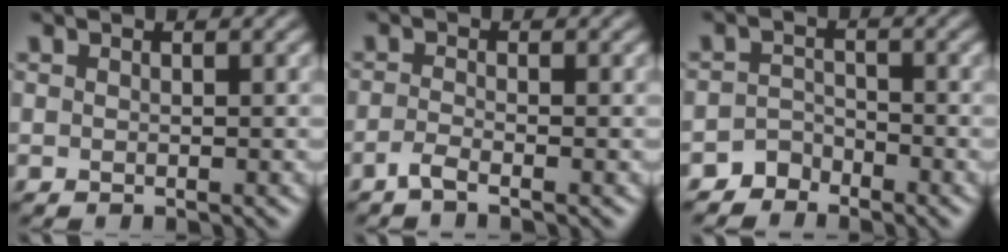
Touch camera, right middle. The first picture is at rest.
{"total": 1.5, "force": [-1.1, 0.2, 1.0], "torque": [-0.023, -0.004, -0.030]}
{"total": 2.0, "force": [-1.8, 1.0, -0.1], "torque": [0.007, 0.012, -0.036]}